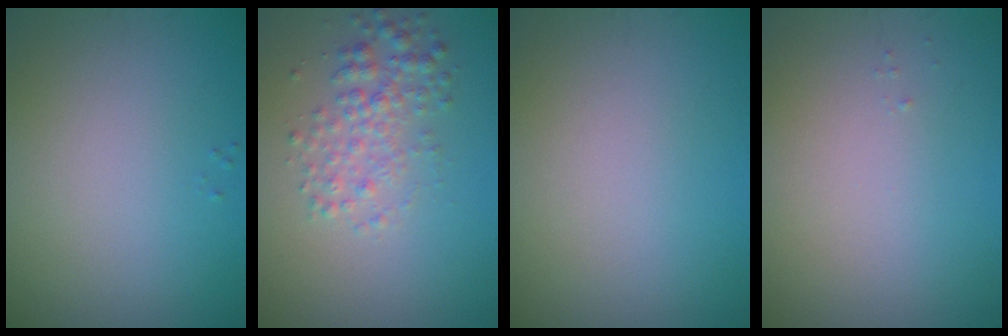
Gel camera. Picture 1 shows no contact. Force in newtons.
{"total": 2.7, "press": 2.7, "slide": 0.0}
{"total": 0.0}
{"total": 0.0}